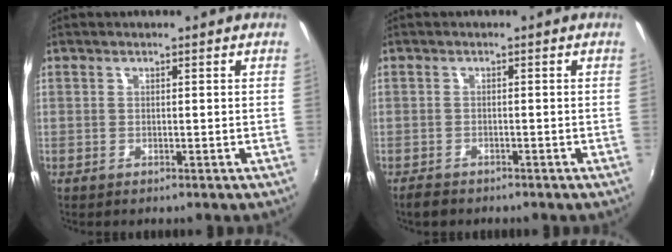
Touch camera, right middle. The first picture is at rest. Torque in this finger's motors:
{"motor_torque": [0.01, -0.01, 0.00, 0.02]}